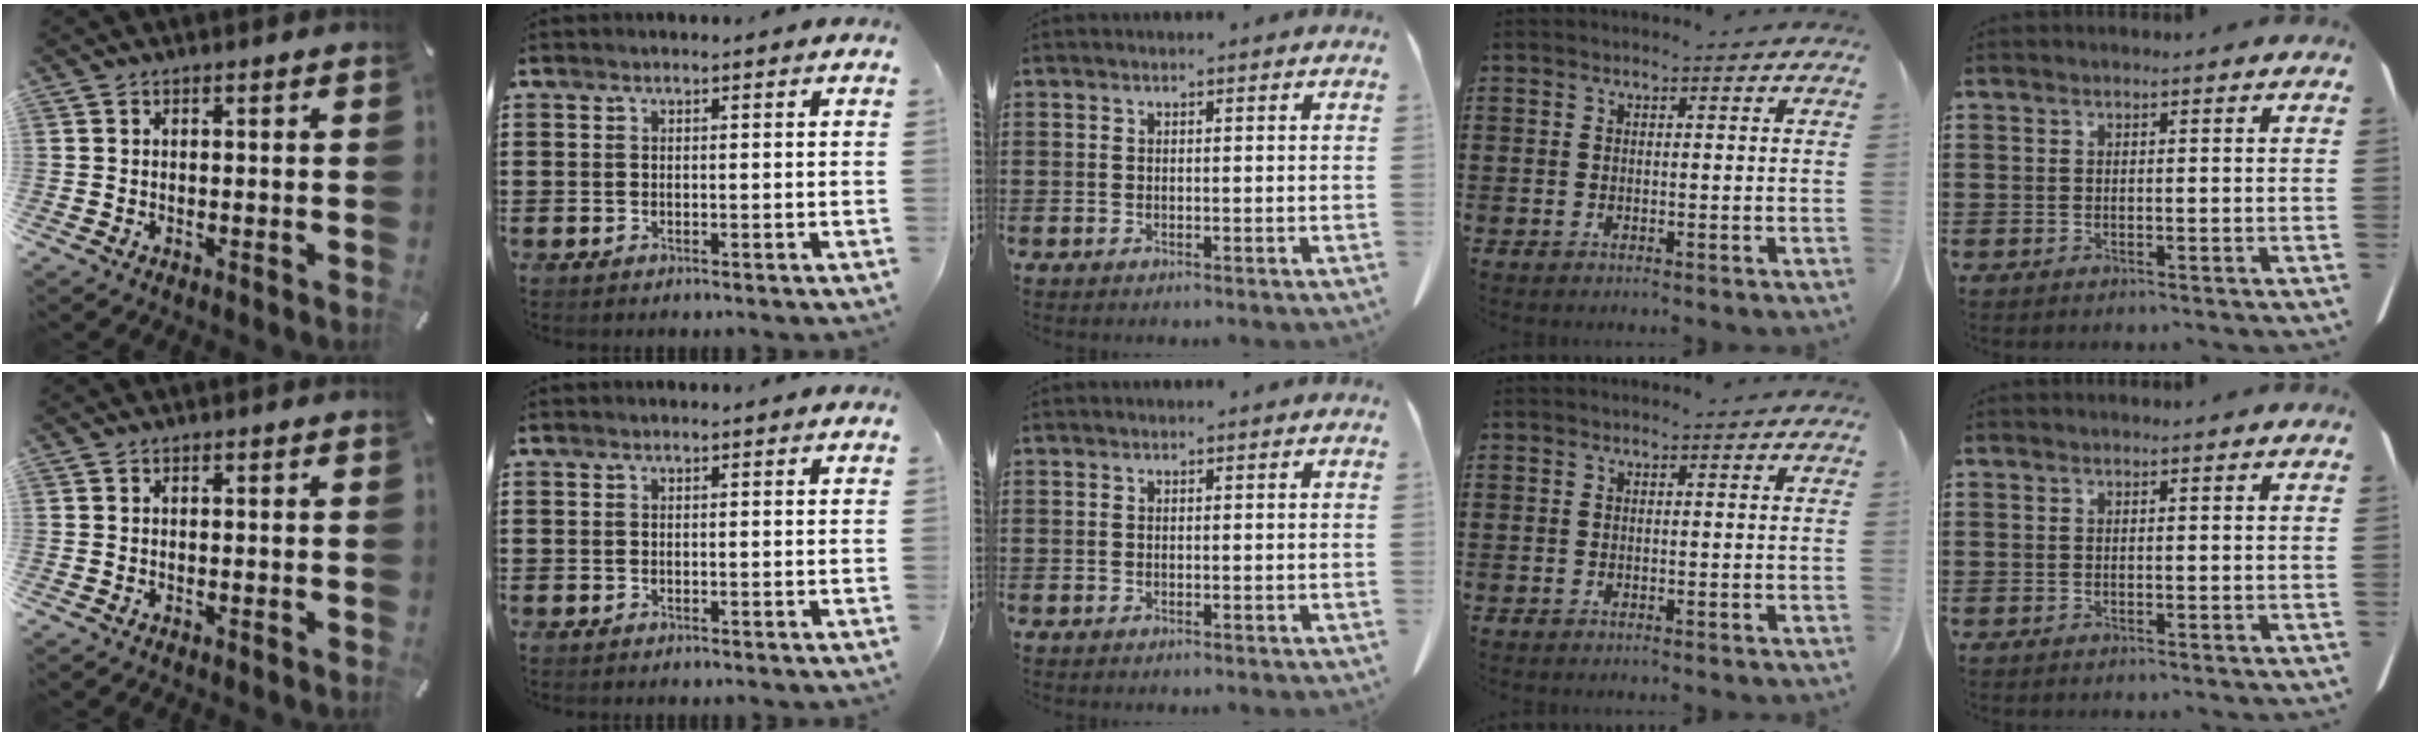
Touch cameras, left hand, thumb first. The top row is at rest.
{}